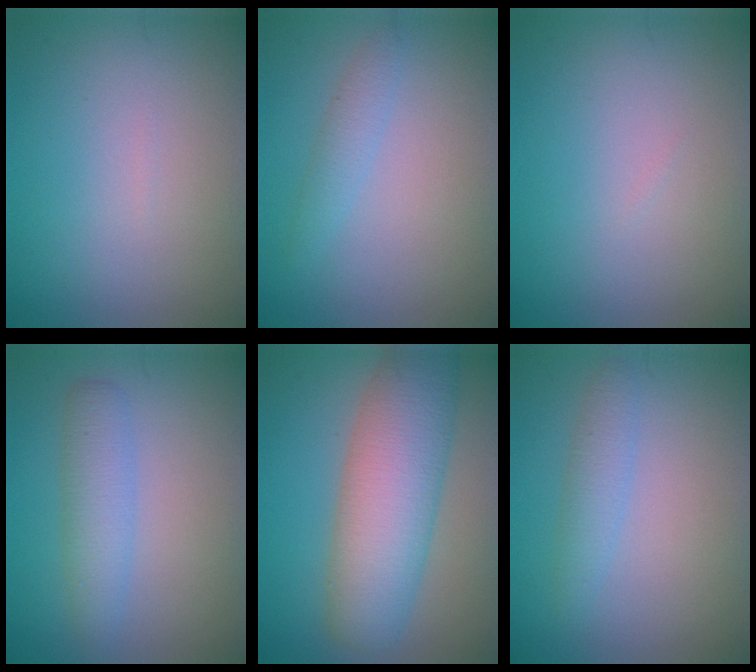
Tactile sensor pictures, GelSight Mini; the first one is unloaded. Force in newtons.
{"total": 1.5, "press": 1.5, "slide": 0.1}
{"total": 0.0}
{"total": 2.9, "press": 2.9, "slide": 0.1}
{"total": 9.0, "press": 9.0, "slide": 0.6}
{"total": 2.0, "press": 2.0, "slide": 0.2}